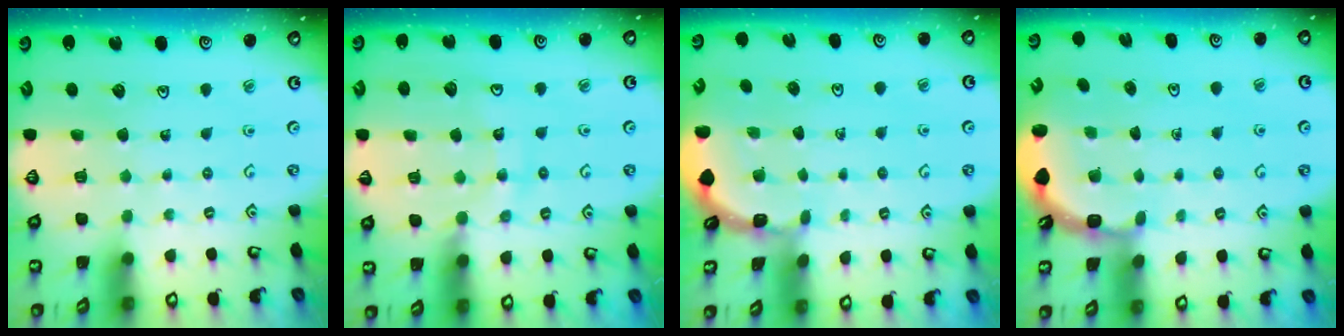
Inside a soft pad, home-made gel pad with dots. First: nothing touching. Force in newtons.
{"total": 11.7, "press": 11.6, "slide": 1.4}
{"total": 1.0, "press": 1.0, "slide": 0.2}
{"total": 2.3, "press": 2.1, "slide": 0.9}